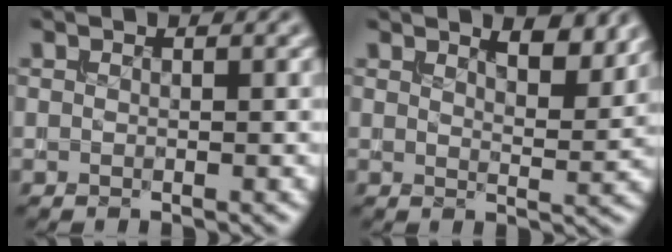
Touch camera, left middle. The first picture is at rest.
{"total": 3.9, "force": [2.8, 1.1, 2.5], "torque": [-0.040, -0.002, 0.039]}